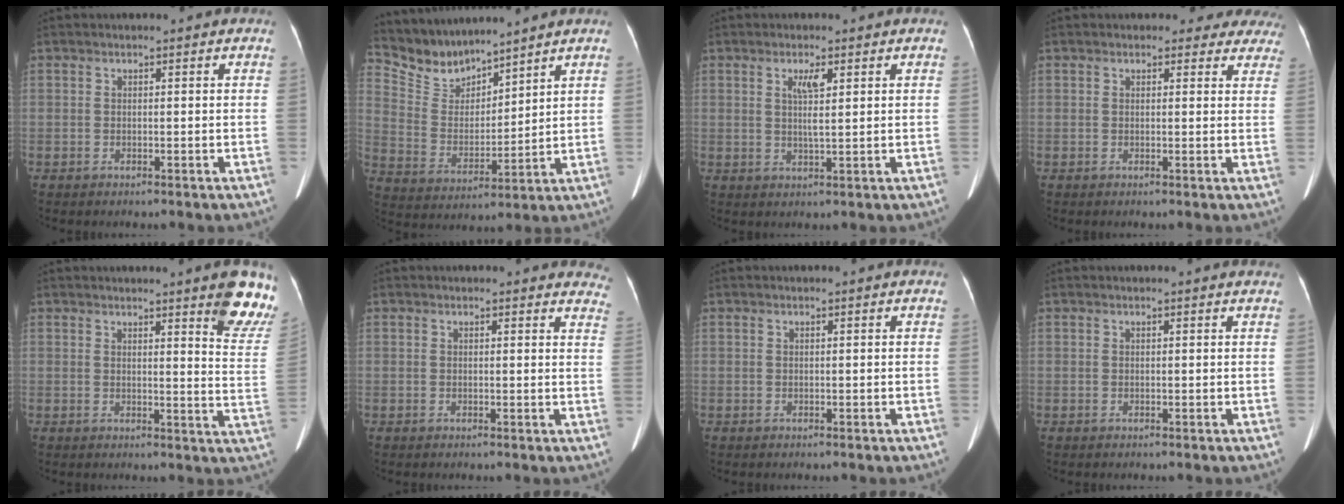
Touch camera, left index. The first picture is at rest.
{"total": 9.0, "force": [8.7, 2.1, 1.0], "torque": [-0.038, 0.008, 0.188]}
{"total": 3.1, "force": [1.2, 0.3, 2.9], "torque": [-0.054, 0.000, 0.019]}
{"total": 7.2, "force": [6.4, 3.4, 0.2], "torque": [0.041, -0.006, 0.039]}
{"total": 8.4, "force": [6.4, 0.5, 5.4], "torque": [-0.041, -0.030, 0.053]}
{"total": 7.4, "force": [7.0, 2.4, 0.9], "torque": [0.031, -0.020, 0.034]}
{"total": 0.0}
{"total": 1.1, "force": [1.1, 0.1, 0.2], "torque": [-0.010, -0.001, 0.002]}